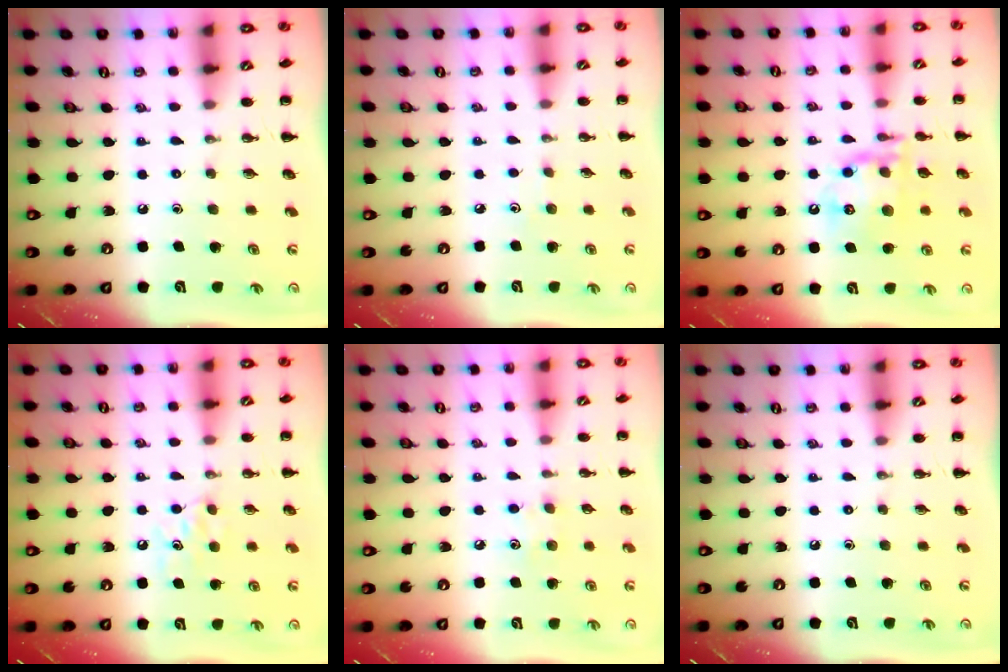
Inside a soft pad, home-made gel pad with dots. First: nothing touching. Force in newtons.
{"total": 2.6, "press": 2.5, "slide": 0.8}
{"total": 16.3, "press": 16.1, "slide": 2.5}
{"total": 6.0, "press": 5.8, "slide": 1.5}
{"total": 6.6, "press": 6.3, "slide": 1.8}
{"total": 0.0}